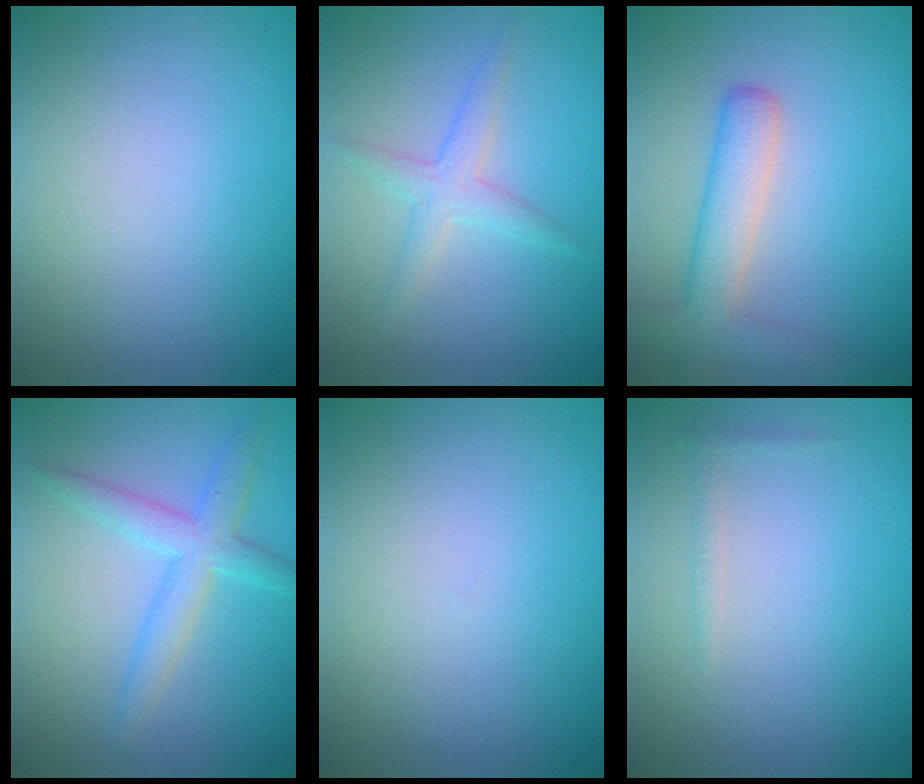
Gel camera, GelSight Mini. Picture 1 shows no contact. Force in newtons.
{"total": 2.2, "press": 2.2, "slide": 0.0}
{"total": 4.2, "press": 4.2, "slide": 0.2}
{"total": 3.4, "press": 3.4, "slide": 0.0}
{"total": 0.0}
{"total": 0.7, "press": 0.7, "slide": 0.0}